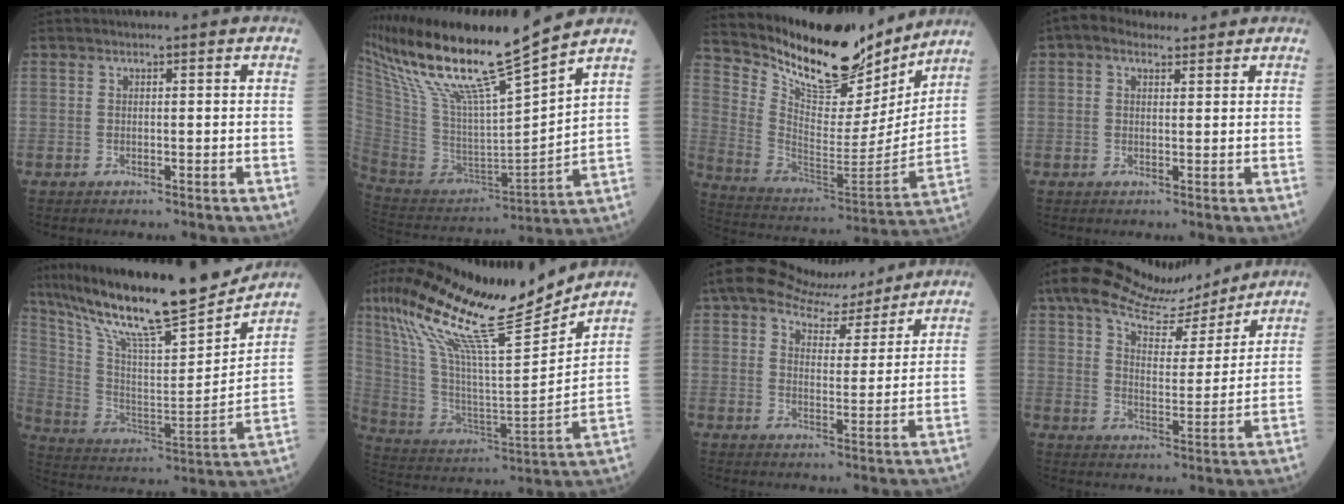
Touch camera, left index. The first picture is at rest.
{"total": 20.3, "force": [15.9, -0.5, 12.7], "torque": [-0.241, -0.013, 0.300]}
{"total": 19.3, "force": [17.2, 5.4, 6.9], "torque": [-0.132, -0.038, 0.281]}
{"total": 3.4, "force": [2.3, 2.0, 1.6], "torque": [-0.042, 0.027, 0.042]}
{"total": 23.1, "force": [19.4, 1.8, 12.4], "torque": [-0.228, -0.009, 0.323]}
{"total": 20.7, "force": [15.9, 0.8, 13.2], "torque": [-0.241, -0.001, 0.288]}
{"total": 9.5, "force": [8.0, 3.8, 3.5], "torque": [-0.063, 0.018, 0.122]}
{"total": 13.1, "force": [11.3, 3.6, 5.5], "torque": [-0.098, 0.012, 0.176]}